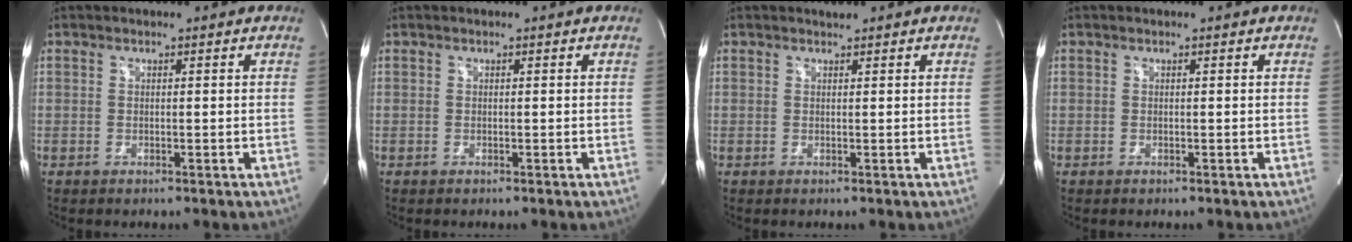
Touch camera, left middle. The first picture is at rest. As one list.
[{"total": 0.0}, {"total": 0.5, "force": [0.5, 0.1, 0.1], "torque": [-0.011, 0.000, 0.010]}, {"total": 0.0}]